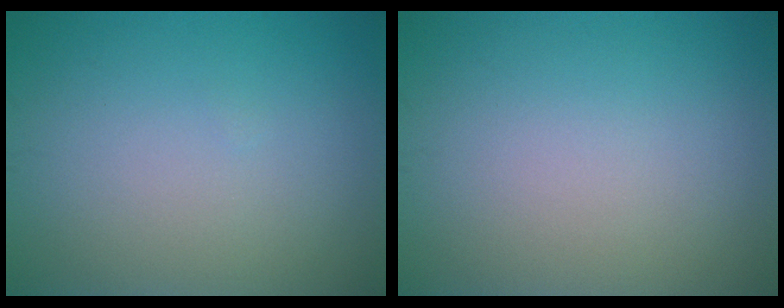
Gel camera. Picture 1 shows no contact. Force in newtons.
{"total": 0.0}